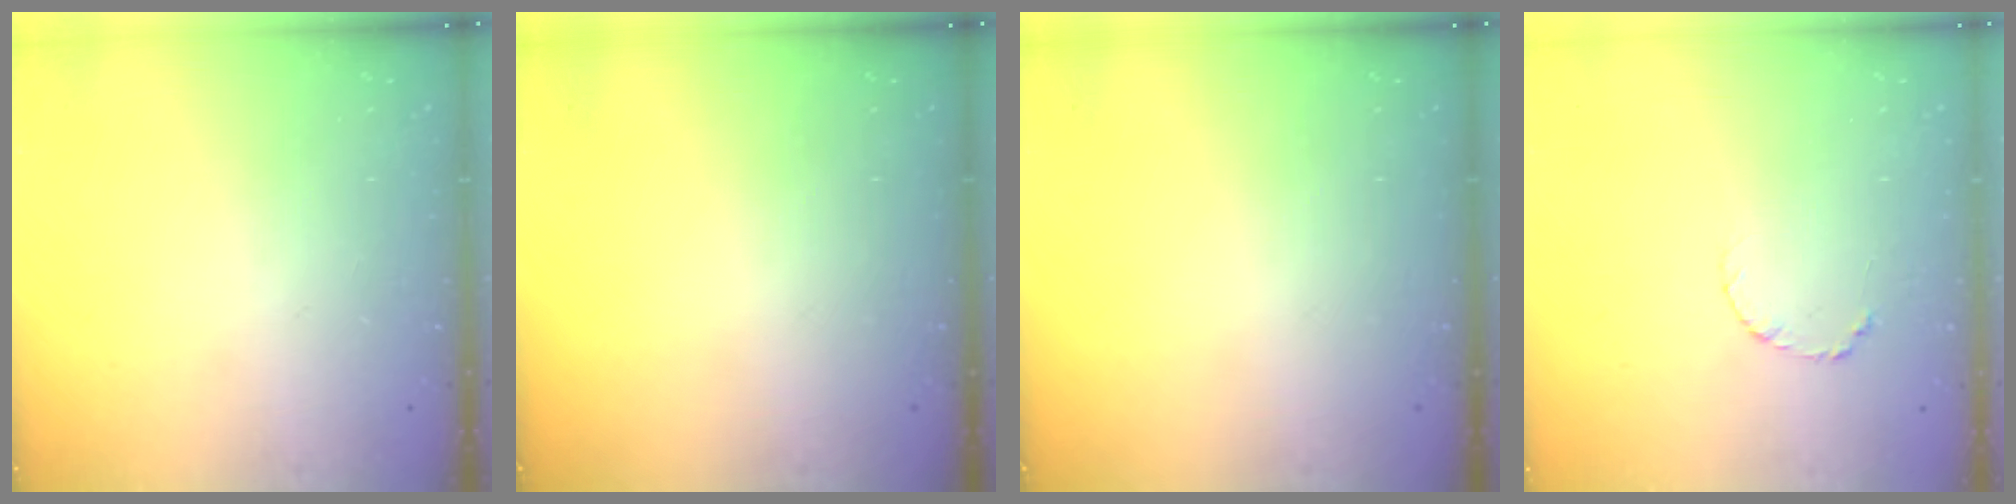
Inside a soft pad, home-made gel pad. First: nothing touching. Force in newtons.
{"total": 0.0}
{"total": 0.0}
{"total": 3.9, "press": 3.8, "slide": 0.5}